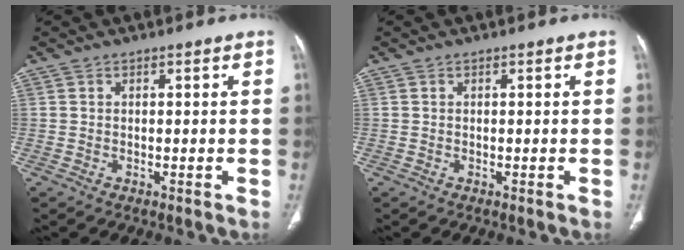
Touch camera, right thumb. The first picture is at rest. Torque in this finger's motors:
{"motor_torque": [0.17, 0.16, -0.07, 0.04, 0.03]}